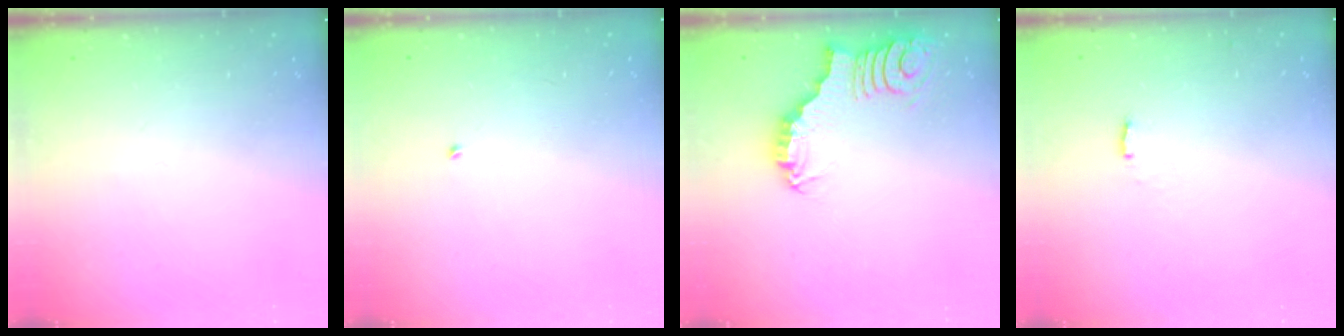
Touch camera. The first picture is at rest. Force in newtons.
{"total": 2.7, "press": 2.7, "slide": 0.2}
{"total": 3.3, "press": 3.3, "slide": 0.1}
{"total": 2.1, "press": 2.0, "slide": 0.4}